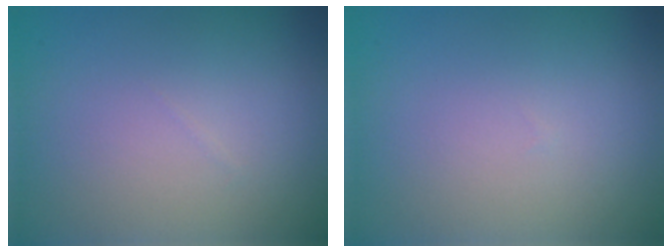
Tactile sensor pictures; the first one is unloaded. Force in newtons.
{"total": 0.0}